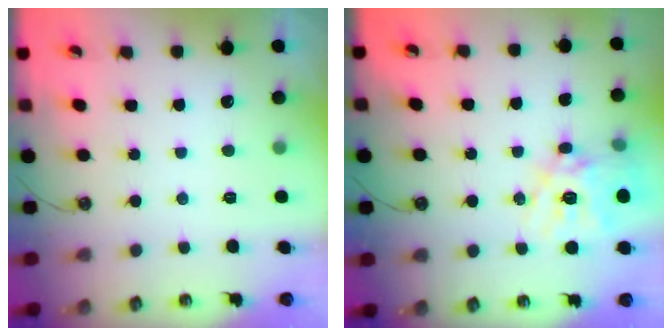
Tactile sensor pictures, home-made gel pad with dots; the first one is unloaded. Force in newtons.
{"total": 16.9, "press": 16.8, "slide": 1.5}